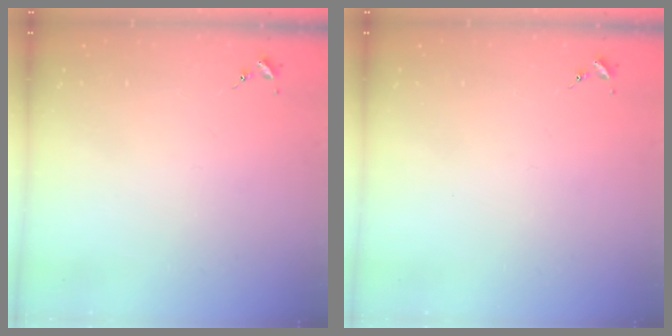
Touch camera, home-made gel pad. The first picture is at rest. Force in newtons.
{"total": 0.0}